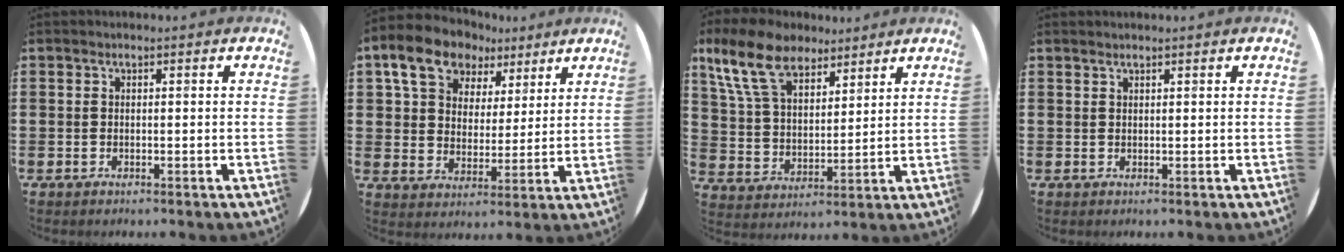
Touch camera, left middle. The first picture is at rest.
{"total": 10.0, "force": [7.2, 6.2, 3.2], "torque": [-0.087, -0.011, 0.135]}
{"total": 10.7, "force": [8.1, 4.9, 4.9], "torque": [-0.125, -0.007, 0.153]}
{"total": 0.6, "force": [0.6, -0.2, -0.2], "torque": [0.003, -0.001, 0.011]}